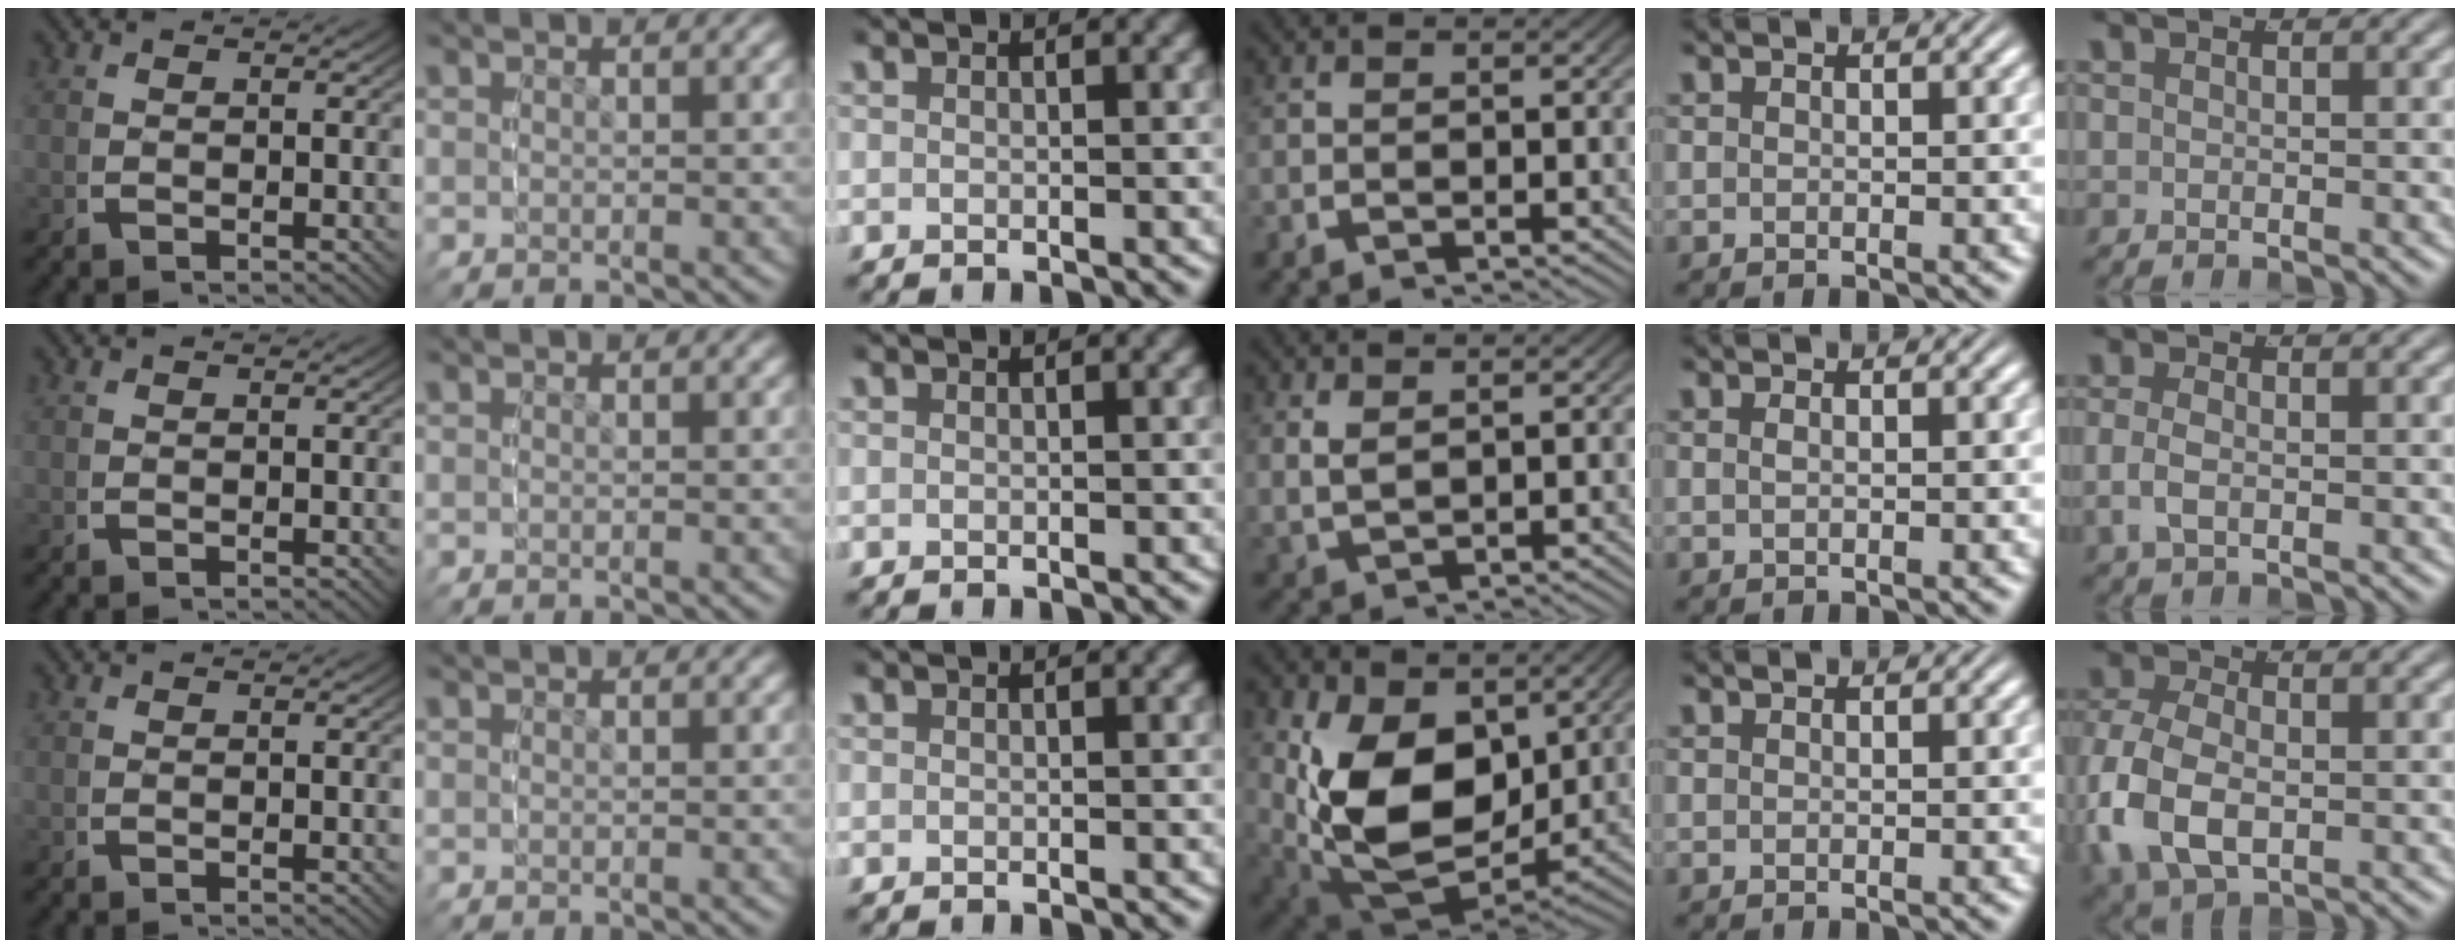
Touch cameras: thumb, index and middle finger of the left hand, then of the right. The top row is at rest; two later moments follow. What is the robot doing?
{"motion": "grasp_and_lifting", "object": "sponge"}